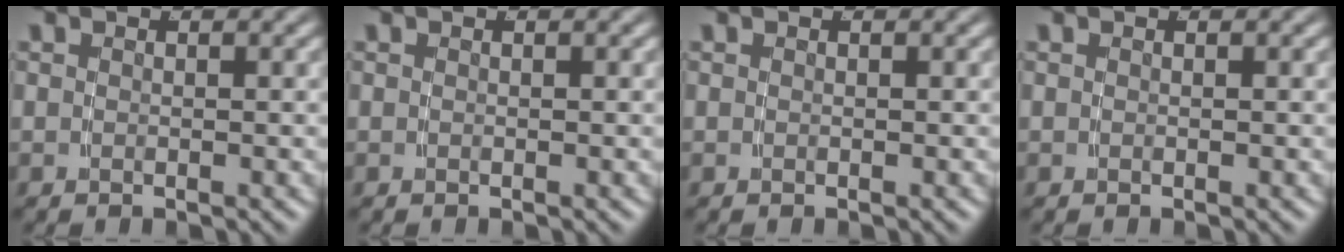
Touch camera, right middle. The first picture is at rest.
{"total": 0.0}
{"total": 0.0}
{"total": 0.0}